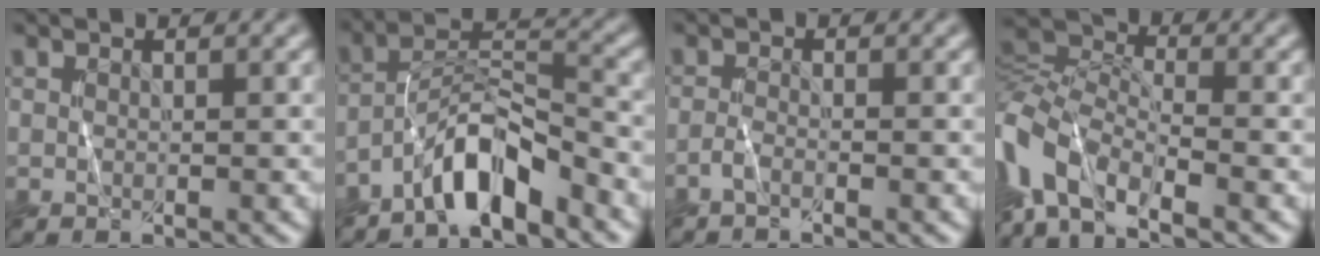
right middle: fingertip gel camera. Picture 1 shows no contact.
{"total": 5.4, "force": [-4.4, 1.3, 2.9], "torque": [-0.046, 0.017, -0.084]}
{"total": 1.0, "force": [-1.0, 0.0, 0.1], "torque": [-0.004, 0.001, -0.020]}
{"total": 8.8, "force": [-4.7, 4.5, 5.9], "torque": [-0.128, 0.003, -0.107]}